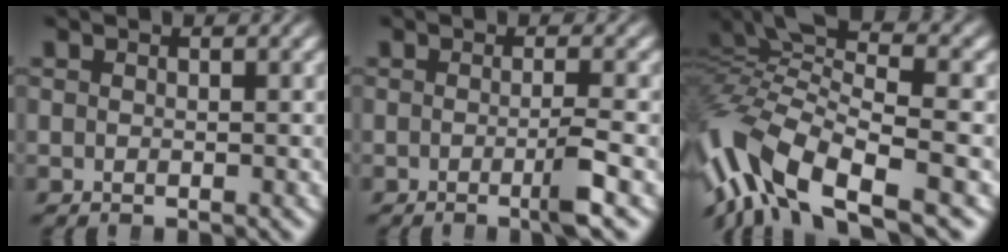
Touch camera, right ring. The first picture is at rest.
{"total": 2.2, "force": [-1.0, 0.0, 2.0], "torque": [-0.039, -0.003, -0.021]}
{"total": 8.9, "force": [-1.0, 5.7, 6.8], "torque": [-0.174, -0.031, 0.000]}